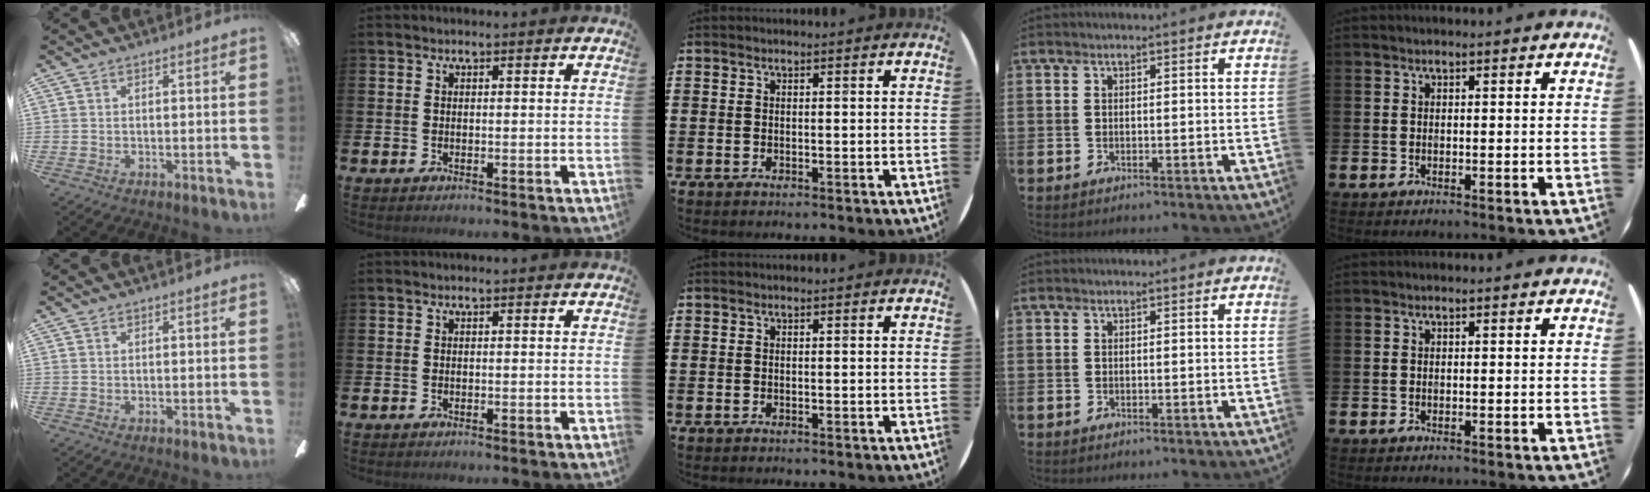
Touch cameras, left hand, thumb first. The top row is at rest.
{}